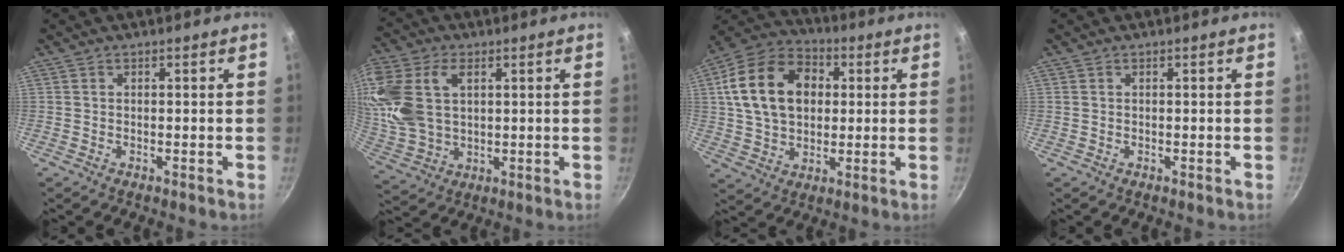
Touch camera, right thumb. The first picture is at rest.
{"total": 16.7, "force": [4.5, 11.0, 11.7], "torque": [-0.250, -0.005, 0.093]}
{"total": 18.3, "force": [3.5, 13.2, 12.2], "torque": [-0.195, 0.018, 0.051]}
{"total": 0.0}